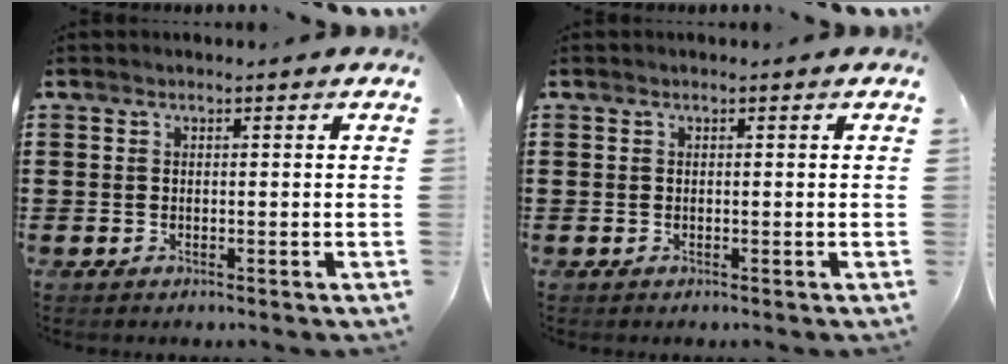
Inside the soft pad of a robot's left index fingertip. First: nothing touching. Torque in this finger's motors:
{"motor_torque": [0.00, 0.00, 0.00, -0.01]}